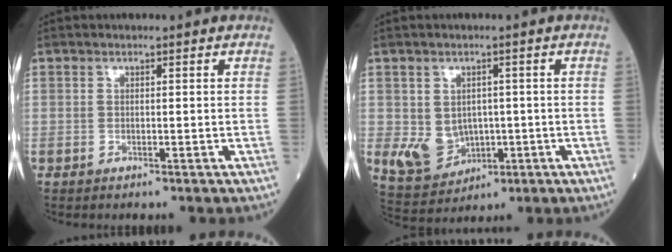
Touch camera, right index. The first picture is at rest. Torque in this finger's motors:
{"motor_torque": [0.64, -0.05, 0.29, 0.06]}